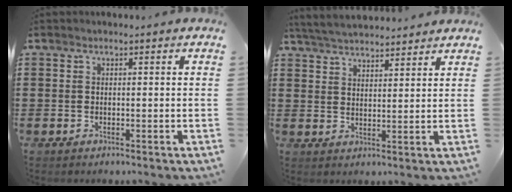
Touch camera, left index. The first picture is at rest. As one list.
[{"total": 4.4, "force": [4.4, 0.2, 0.8], "torque": [-0.030, -0.015, 0.080]}]